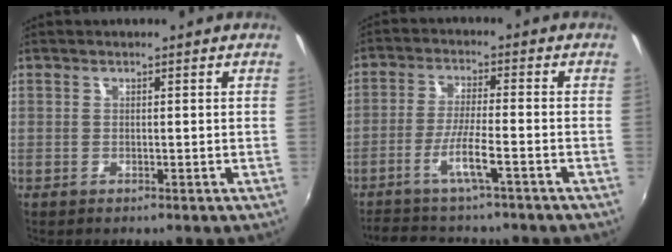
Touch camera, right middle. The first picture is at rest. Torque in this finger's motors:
{"motor_torque": [1.08, -1.06, 0.16, 0.11]}